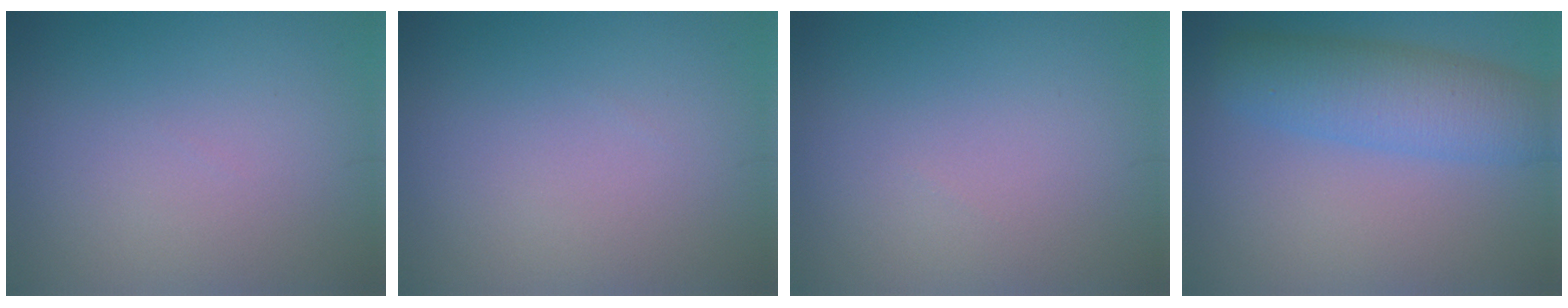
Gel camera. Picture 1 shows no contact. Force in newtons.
{"total": 0.0}
{"total": 0.0}
{"total": 5.5, "press": 5.5, "slide": 0.3}